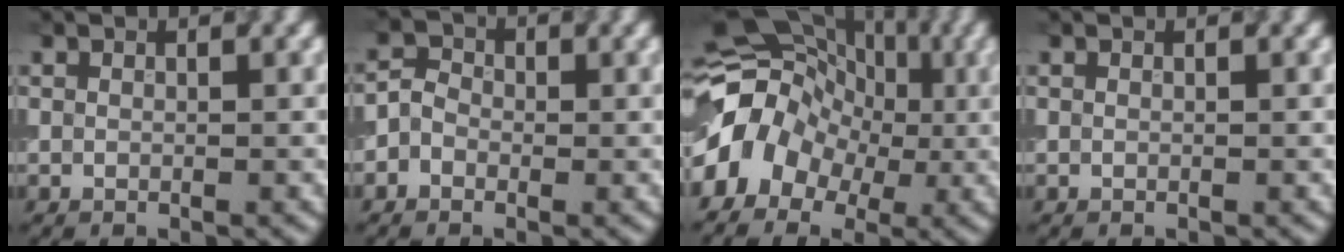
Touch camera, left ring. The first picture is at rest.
{"total": 1.9, "force": [-0.8, 1.5, 0.7], "torque": [-0.004, 0.005, -0.025]}
{"total": 8.1, "force": [-1.8, 6.6, 4.3], "torque": [-0.064, 0.014, -0.047]}
{"total": 0.0}